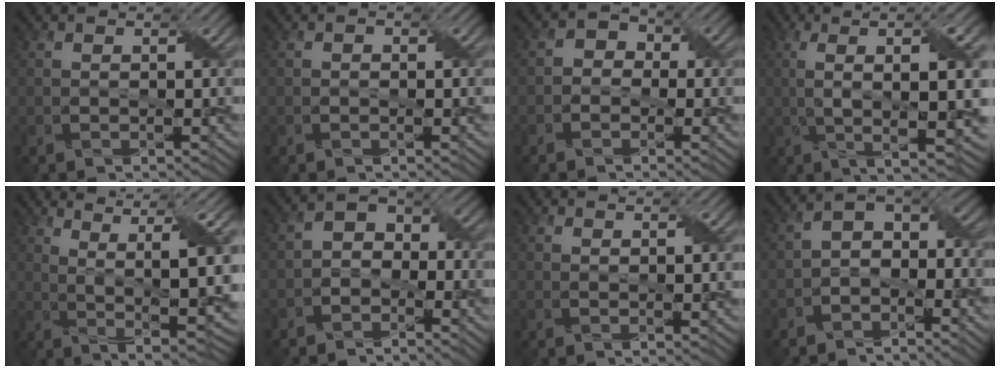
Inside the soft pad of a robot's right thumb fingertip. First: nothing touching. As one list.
[{"total": 0.6, "force": [-0.1, 0.5, 0.4], "torque": [-0.004, -0.001, -0.003]}, {"total": 2.6, "force": [-0.8, 2.3, 0.9], "torque": [-0.007, 0.010, -0.026]}, {"total": 12.1, "force": [2.1, 2.6, 11.6], "torque": [-0.195, 0.017, 0.039]}, {"total": 11.1, "force": [4.1, 2.3, 10.0], "torque": [-0.183, 0.015, 0.079]}, {"total": 4.5, "force": [-1.9, 3.2, 2.5], "torque": [-0.038, 0.009, -0.049]}, {"total": 1.3, "force": [0.9, 0.2, 0.9], "torque": [-0.018, -0.001, 0.017]}, {"total": 6.2, "force": [-2.8, 3.9, 4.0], "torque": [-0.055, 0.000, -0.064]}]